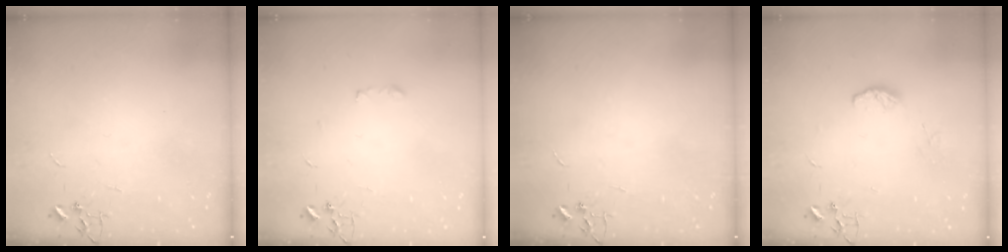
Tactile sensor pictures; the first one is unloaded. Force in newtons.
{"total": 3.1, "press": 3.0, "slide": 0.6}
{"total": 0.0}
{"total": 6.0, "press": 5.9, "slide": 0.9}